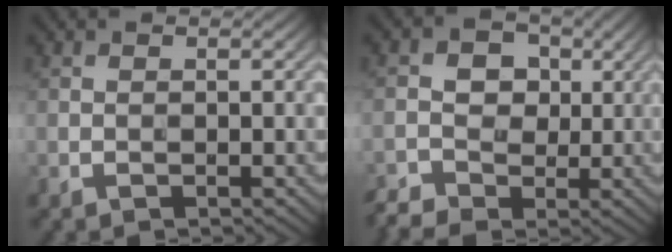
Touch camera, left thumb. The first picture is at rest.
{"total": 4.1, "force": [-1.1, 3.5, 1.8], "torque": [-0.037, 0.006, -0.023]}